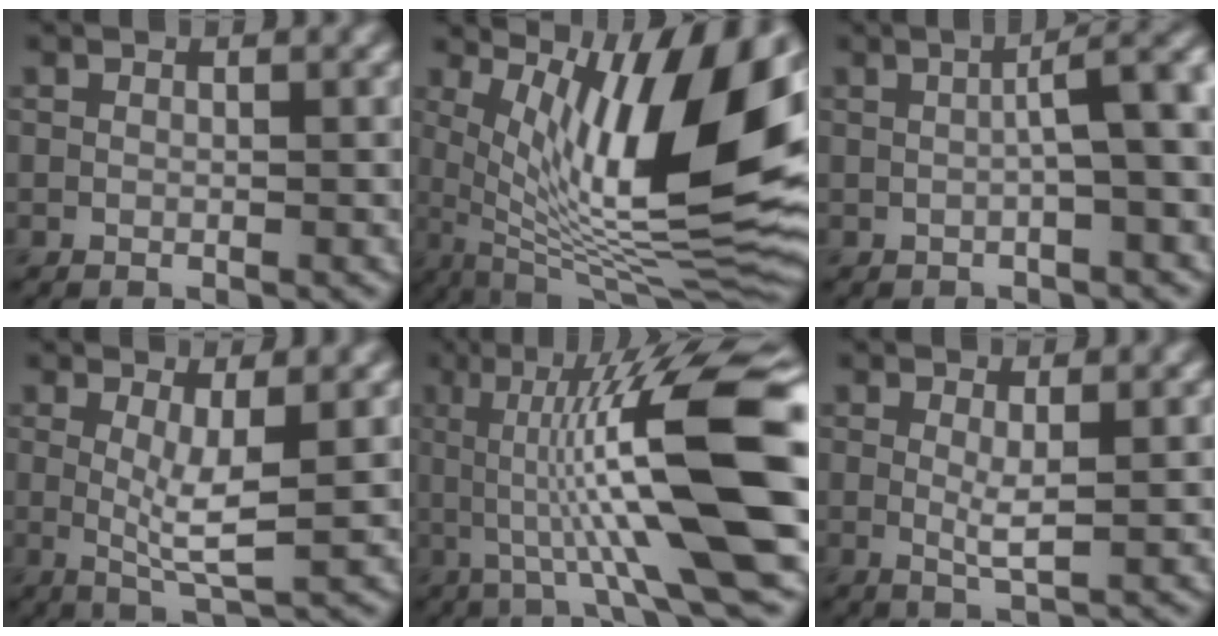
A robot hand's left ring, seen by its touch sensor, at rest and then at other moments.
{"total": 14.6, "force": [3.8, 4.3, 13.4], "torque": [-0.202, -0.008, 0.069]}
{"total": 4.7, "force": [0.2, 1.1, 4.6], "torque": [-0.059, 0.012, 0.007]}
{"total": 3.6, "force": [0.2, 0.6, 3.5], "torque": [-0.067, -0.016, 0.009]}
{"total": 13.4, "force": [0.2, 2.3, 13.2], "torque": [-0.207, 0.017, 0.007]}
{"total": 1.7, "force": [0.1, 0.2, 1.7], "torque": [-0.037, -0.011, 0.006]}